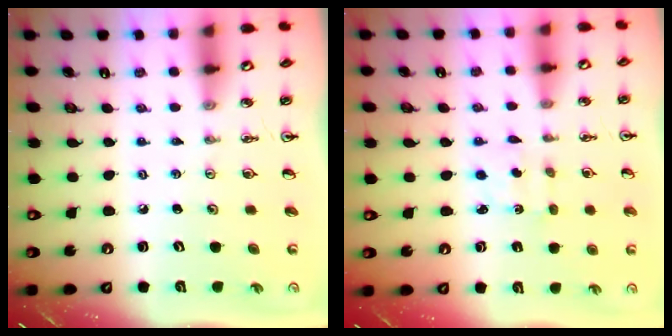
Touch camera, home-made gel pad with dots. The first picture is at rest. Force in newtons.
{"total": 2.8, "press": 2.8, "slide": 0.5}